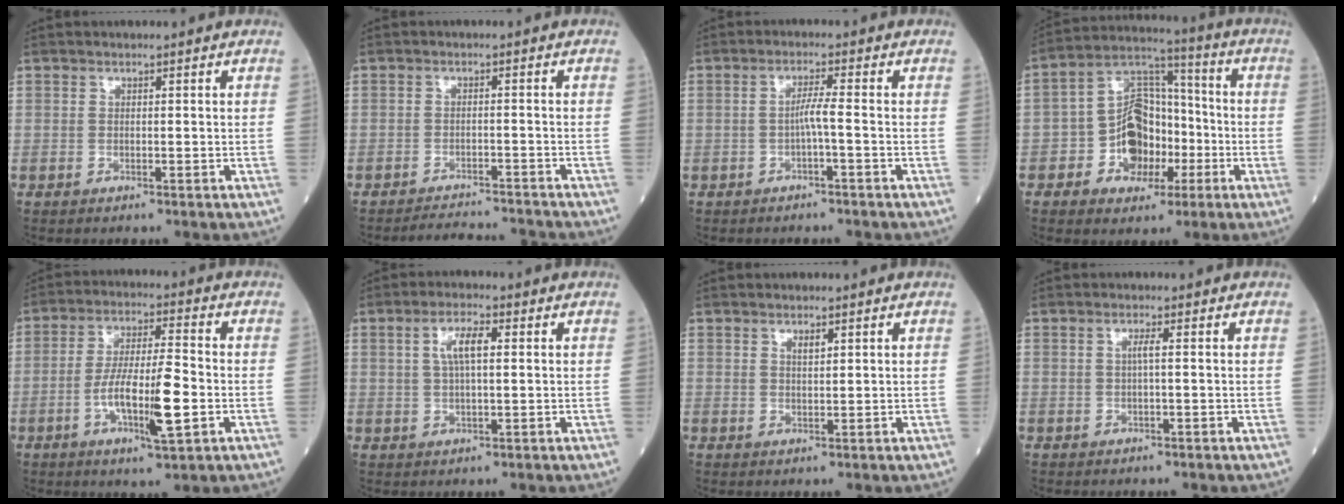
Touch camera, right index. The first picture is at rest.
{"total": 6.2, "force": [-6.1, -0.2, 0.3], "torque": [-0.004, -0.001, -0.092]}
{"total": 2.4, "force": [-0.8, -0.4, 2.2], "torque": [-0.039, 0.002, -0.016]}
{"total": 11.1, "force": [-3.1, 7.9, 7.1], "torque": [-0.134, 0.033, -0.051]}
{"total": 10.9, "force": [-3.0, 1.4, 10.4], "torque": [-0.188, -0.003, -0.054]}
{"total": 4.7, "force": [1.2, 1.1, 4.4], "torque": [-0.088, 0.010, 0.024]}
{"total": 1.3, "force": [0.8, 0.4, 1.0], "torque": [-0.018, -0.001, 0.015]}
{"total": 1.1, "force": [0.0, -0.1, 1.1], "torque": [-0.023, 0.002, -0.001]}